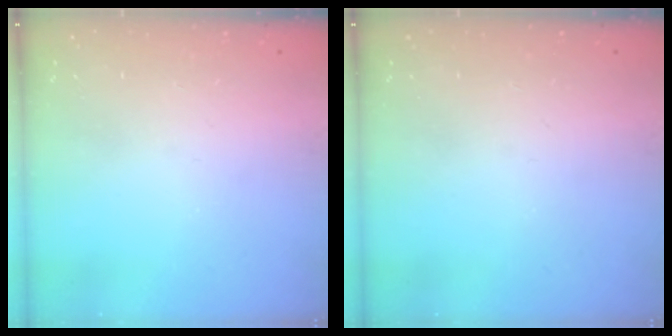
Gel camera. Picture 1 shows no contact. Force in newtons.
{"total": 0.0}